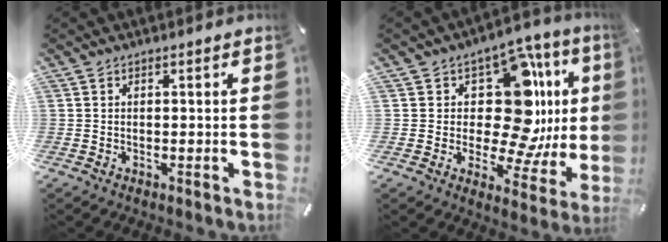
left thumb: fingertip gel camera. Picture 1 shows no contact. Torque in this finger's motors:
{"motor_torque": [1.61, 1.58, 0.71, -0.44, 0.00]}